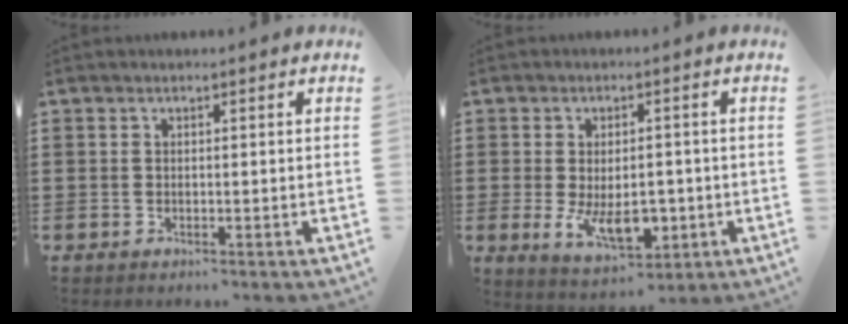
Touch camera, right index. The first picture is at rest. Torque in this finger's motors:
{"motor_torque": [1.31, 0.83, 0.51, 0.17]}